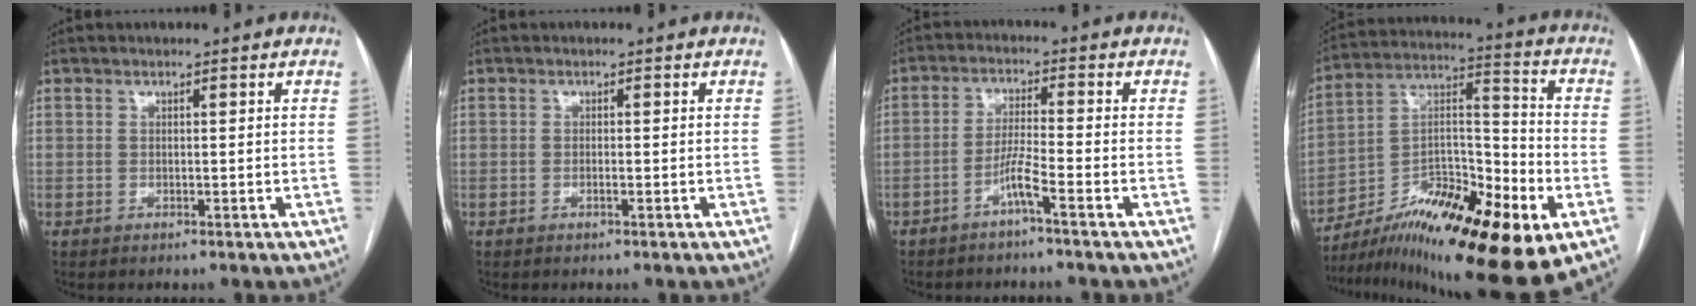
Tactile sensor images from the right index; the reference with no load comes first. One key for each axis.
{"total": 0.6, "fx": -0.3, "fy": 0.0, "fz": 0.6, "tx": -0.012, "ty": 0.001, "tz": -0.004}
{"total": 3.9, "fx": -2.5, "fy": -0.6, "fz": 3.0, "tx": -0.060, "ty": 0.004, "tz": -0.050}
{"total": 23.3, "fx": -13.4, "fy": 5.1, "fz": 18.3, "tx": -0.272, "ty": 0.009, "tz": -0.215}